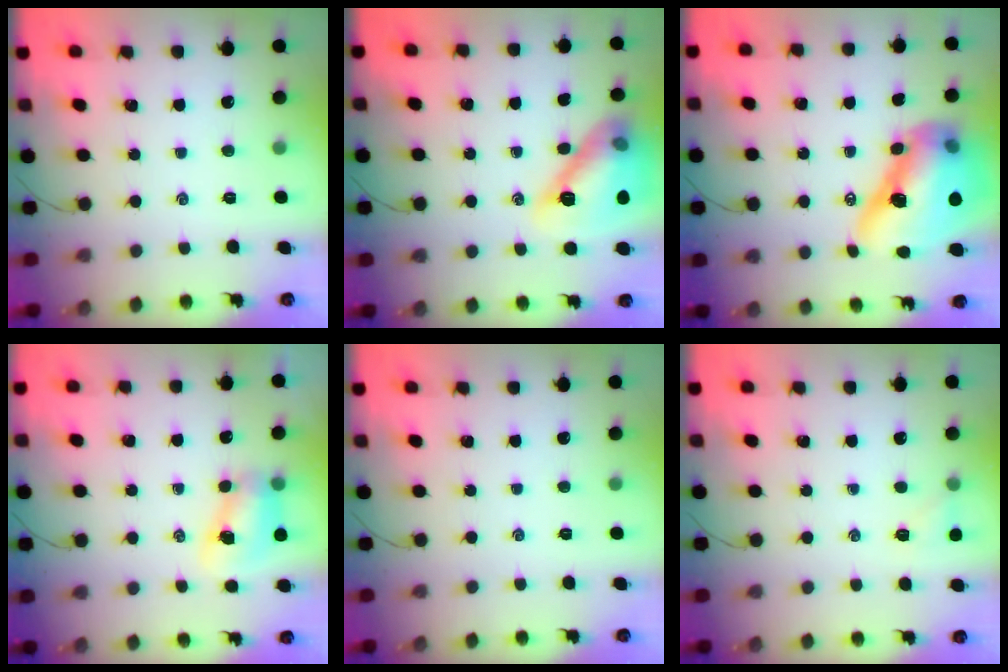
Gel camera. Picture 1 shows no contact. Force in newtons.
{"total": 16.9, "press": 16.9, "slide": 0.5}
{"total": 19.4, "press": 18.6, "slide": 5.4}
{"total": 7.8, "press": 7.7, "slide": 1.1}
{"total": 0.0}
{"total": 5.2, "press": 5.0, "slide": 1.2}